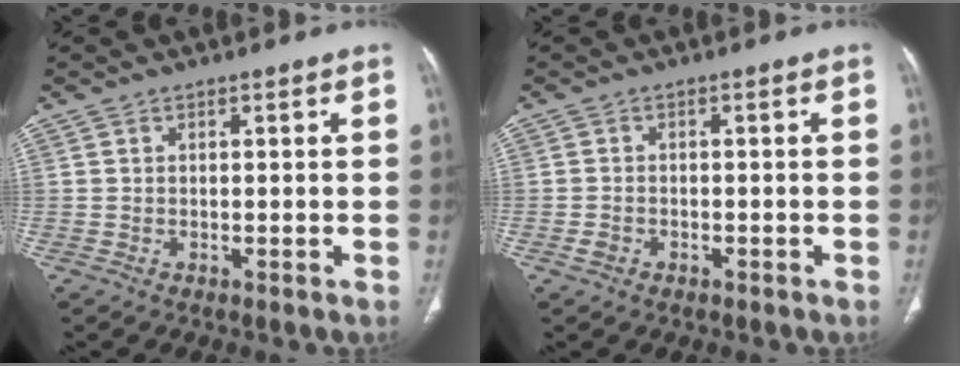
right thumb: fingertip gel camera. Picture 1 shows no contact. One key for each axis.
{"total": 1.8, "fx": -0.8, "fy": 1.3, "fz": 0.8, "tx": -0.017, "ty": 0.008, "tz": -0.013}